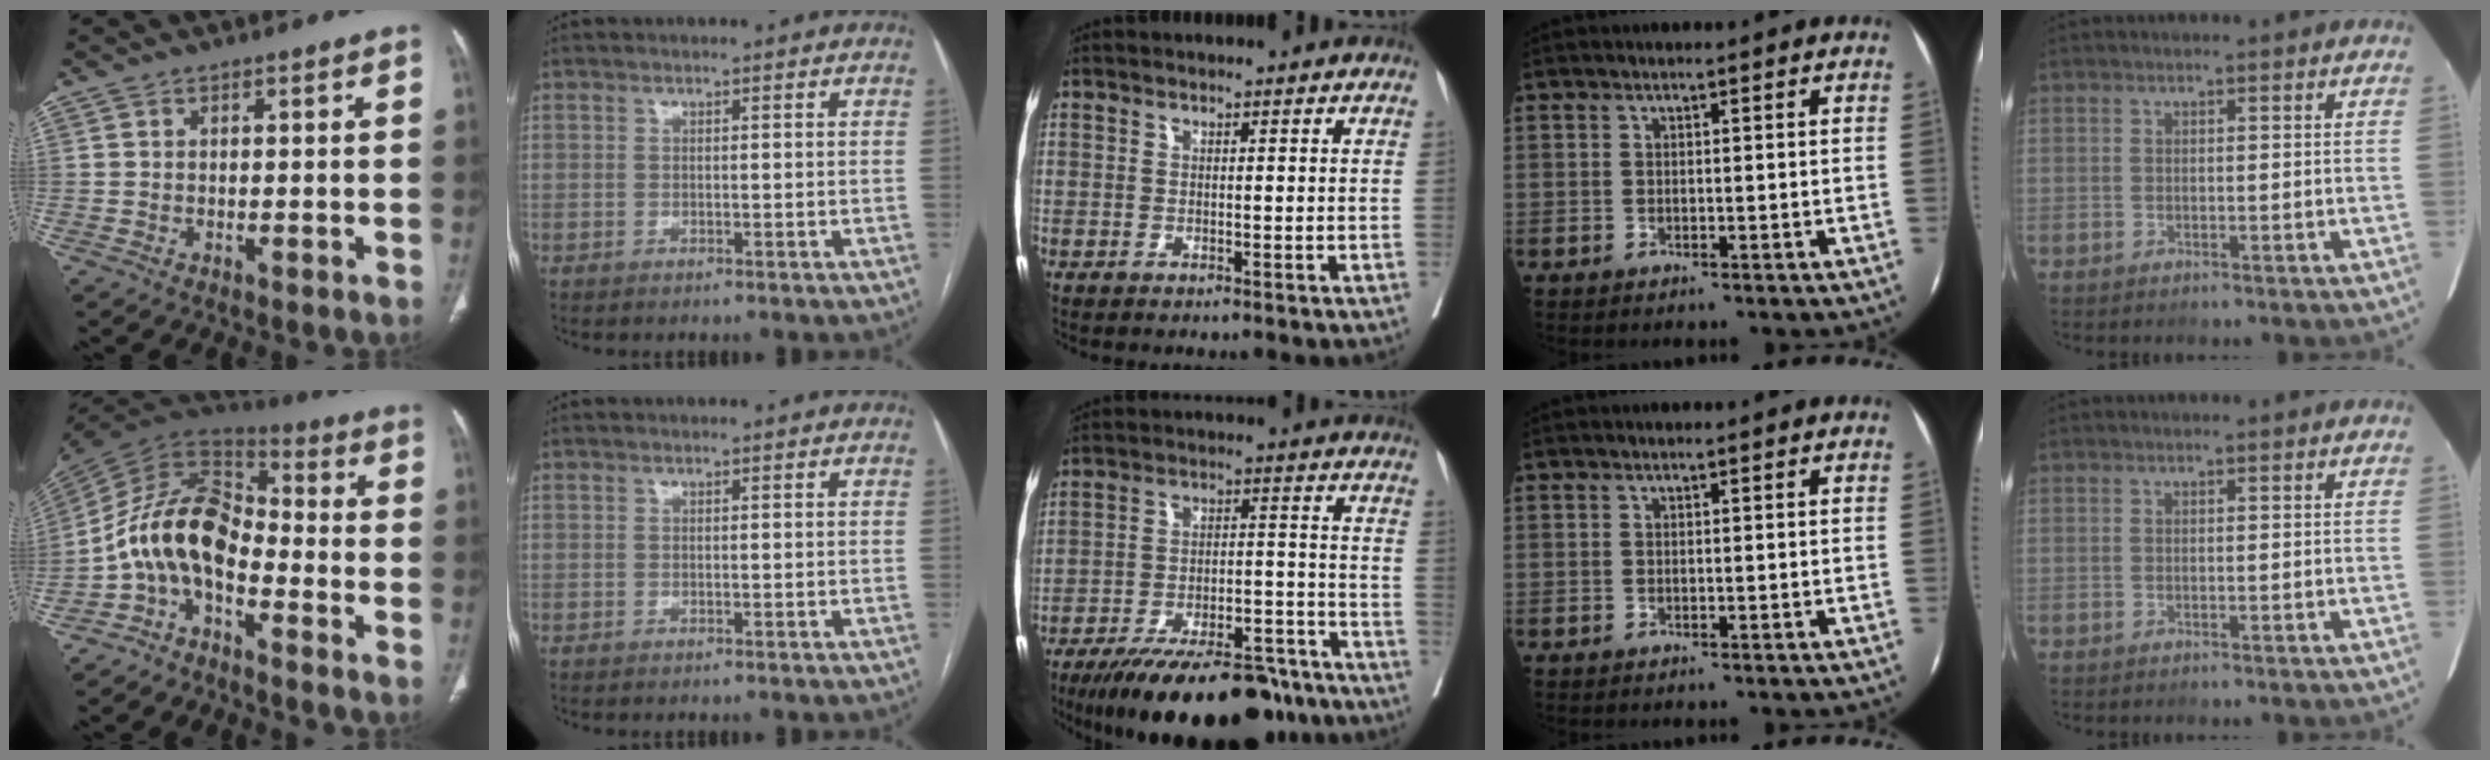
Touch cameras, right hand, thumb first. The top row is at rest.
{"thumb": {"total": 13.3, "force": [-5.0, 7.6, 9.7], "torque": [-0.173, 0.088, -0.108]}, "middle": {"total": 22.0, "force": [-17.9, 5.8, 11.3], "torque": [-0.141, 0.002, -0.269]}}